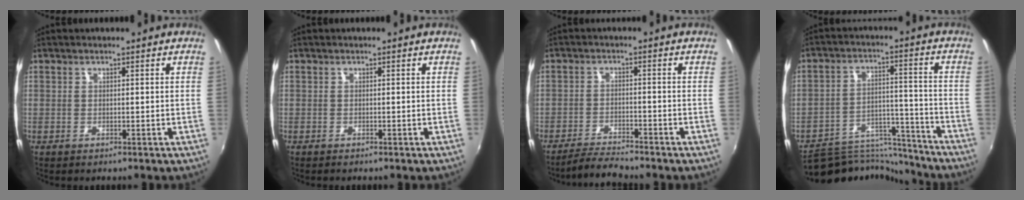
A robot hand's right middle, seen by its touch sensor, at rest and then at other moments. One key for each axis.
{"total": 0.0}
{"total": 5.3, "fx": -5.0, "fy": -0.1, "fz": 1.5, "tx": -0.050, "ty": -0.010, "tz": -0.093}
{"total": 11.5, "fx": -11.1, "fy": 2.7, "fz": 0.0, "tx": 0.002, "ty": 0.035, "tz": -0.177}